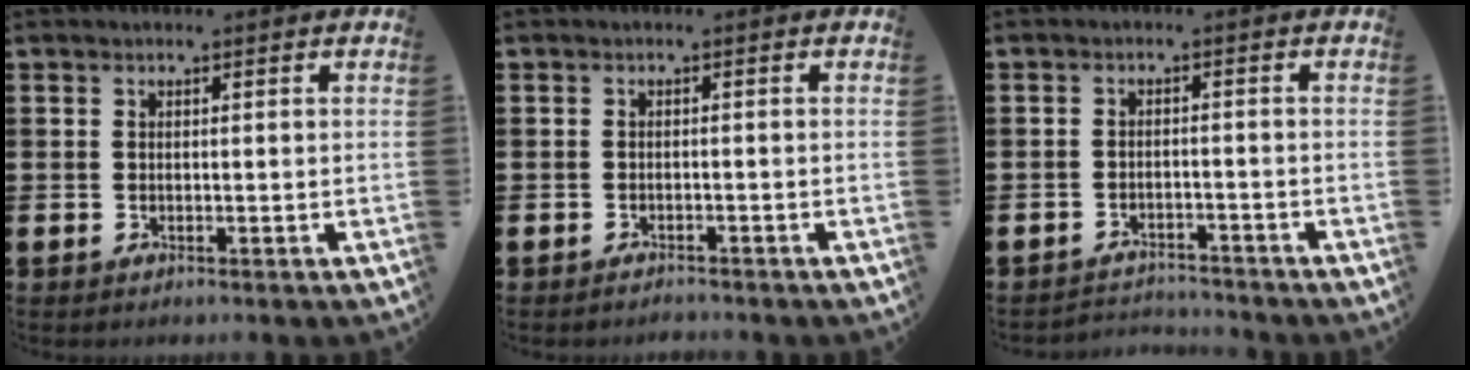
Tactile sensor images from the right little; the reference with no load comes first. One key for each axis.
{"total": 0.9, "fx": -0.9, "fy": 0.0, "fz": 0.0, "tx": -0.002, "ty": 0.000, "tz": -0.018}
{"total": 2.2, "fx": -2.2, "fy": 0.1, "fz": -0.3, "tx": -0.003, "ty": 0.002, "tz": -0.050}